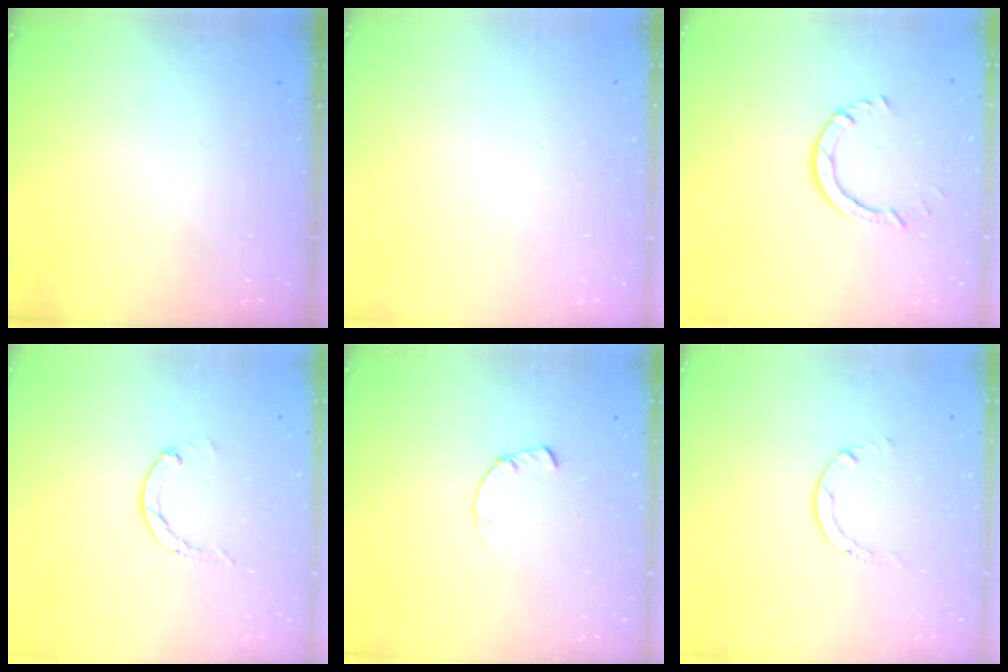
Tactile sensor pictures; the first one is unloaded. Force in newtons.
{"total": 2.6, "press": 2.6, "slide": 0.2}
{"total": 3.8, "press": 3.8, "slide": 0.5}
{"total": 0.0}
{"total": 0.8, "press": 0.8, "slide": 0.2}
{"total": 0.9, "press": 0.9, "slide": 0.1}